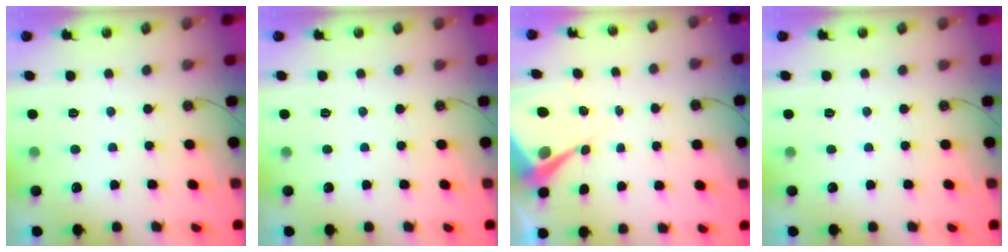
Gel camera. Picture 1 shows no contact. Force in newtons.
{"total": 0.0}
{"total": 7.1, "press": 7.0, "slide": 0.7}
{"total": 0.0}